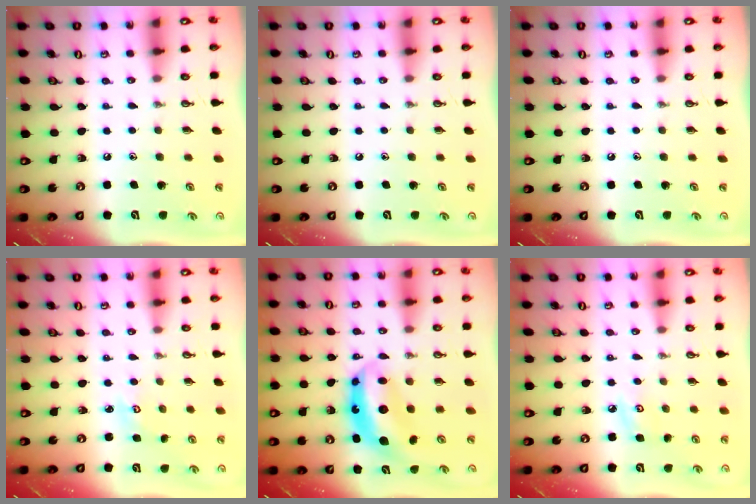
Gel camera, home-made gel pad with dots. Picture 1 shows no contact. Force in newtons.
{"total": 0.0}
{"total": 0.0}
{"total": 2.8, "press": 2.8, "slide": 0.3}
{"total": 7.9, "press": 7.9, "slide": 0.3}
{"total": 5.3, "press": 5.2, "slide": 0.6}